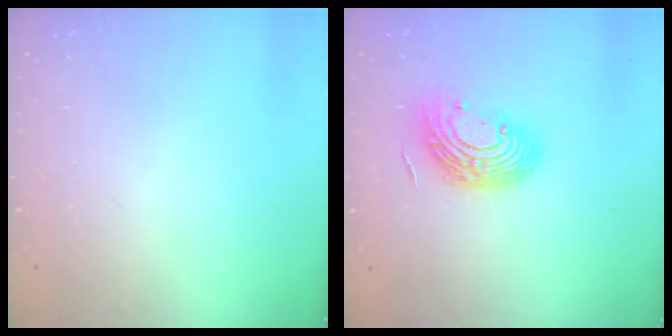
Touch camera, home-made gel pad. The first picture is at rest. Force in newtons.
{"total": 13.8, "press": 13.7, "slide": 1.8}